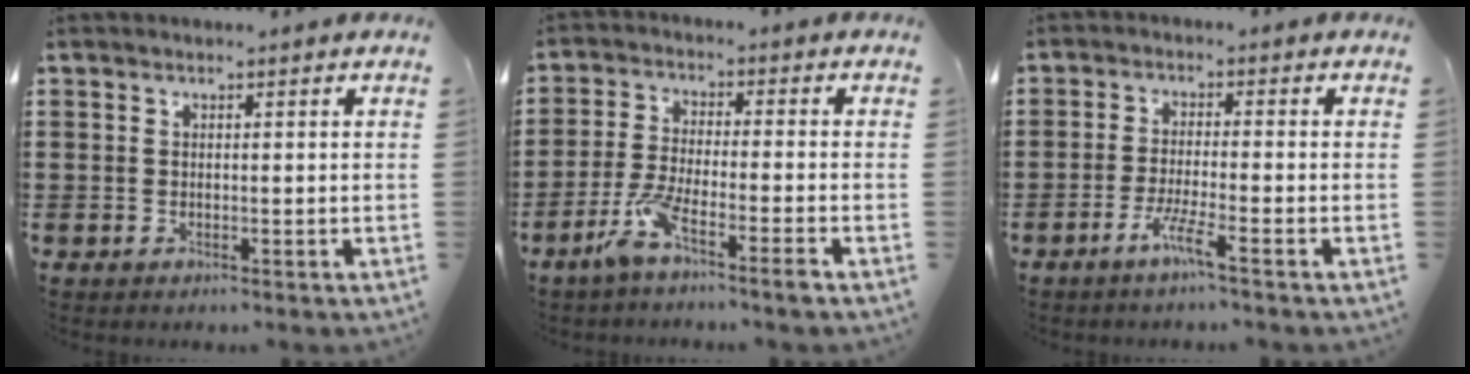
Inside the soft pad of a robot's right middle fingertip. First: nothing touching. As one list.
[{"total": 6.5, "force": [-4.2, 0.7, 4.9], "torque": [-0.104, -0.008, -0.079]}, {"total": 4.4, "force": [-2.8, -0.2, 3.3], "torque": [-0.069, -0.011, -0.052]}]